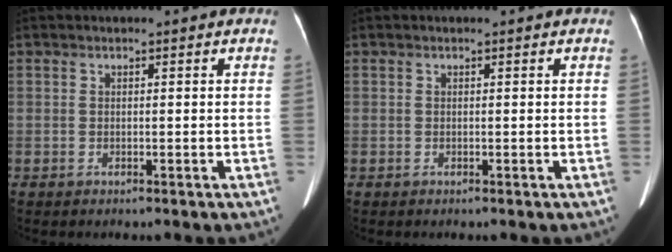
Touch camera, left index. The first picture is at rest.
{"total": 0.0}